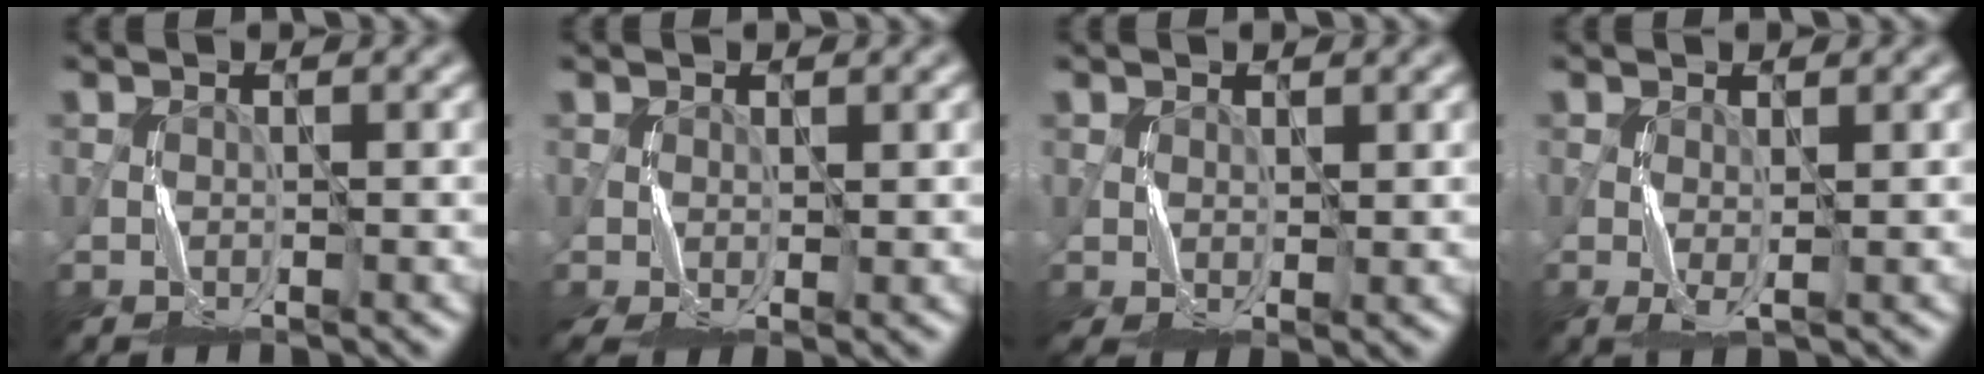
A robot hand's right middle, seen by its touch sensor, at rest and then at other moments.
{"total": 2.4, "force": [0.0, 1.1, 2.1], "torque": [-0.055, -0.001, 0.000]}
{"total": 1.8, "force": [0.6, 0.8, 1.4], "torque": [-0.038, -0.002, 0.015]}
{"total": 1.3, "force": [0.1, 0.3, 1.3], "torque": [-0.032, -0.003, 0.004]}